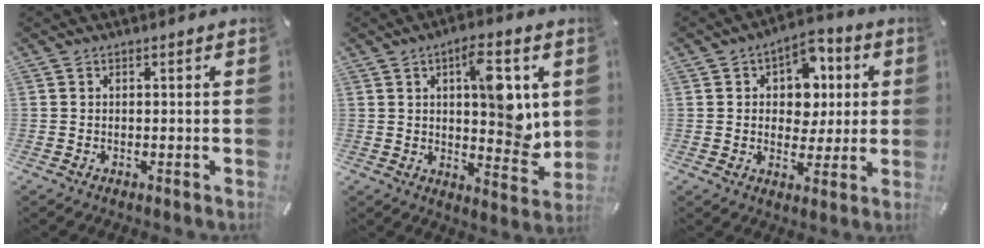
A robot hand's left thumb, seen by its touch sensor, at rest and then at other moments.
{"total": 12.5, "force": [3.4, 5.2, 10.8], "torque": [-0.136, -0.017, 0.054]}
{"total": 9.0, "force": [1.9, 7.8, 4.1], "torque": [-0.054, -0.011, 0.031]}